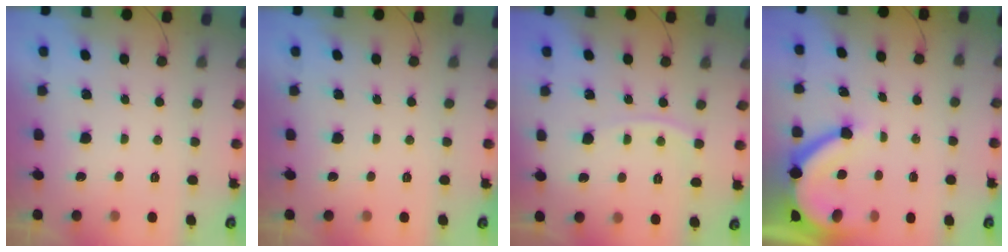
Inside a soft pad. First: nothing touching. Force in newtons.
{"total": 0.0}
{"total": 4.1, "press": 4.0, "slide": 0.6}
{"total": 8.5, "press": 8.4, "slide": 1.0}